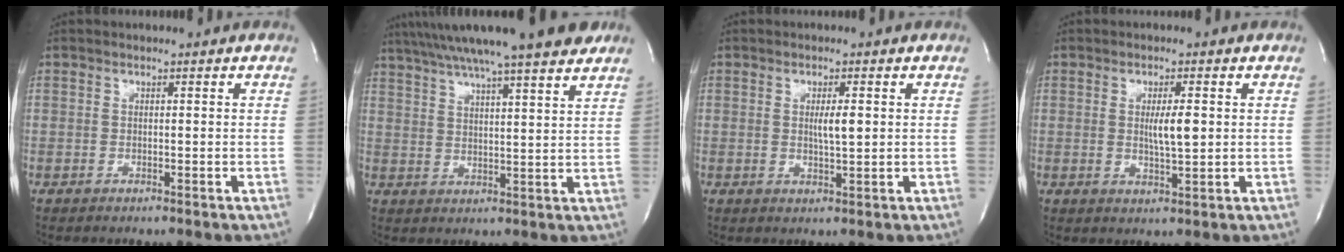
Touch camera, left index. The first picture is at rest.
{"total": 18.6, "force": [15.5, 0.7, 10.4], "torque": [-0.183, 0.028, 0.222]}
{"total": 2.9, "force": [0.4, 0.3, 2.9], "torque": [-0.051, -0.002, 0.007]}
{"total": 4.1, "force": [0.5, 0.5, 4.0], "torque": [-0.070, -0.004, 0.007]}